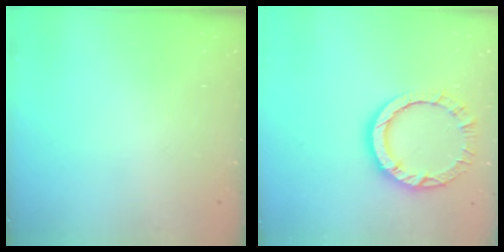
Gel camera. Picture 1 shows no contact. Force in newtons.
{"total": 9.6, "press": 9.6, "slide": 0.5}